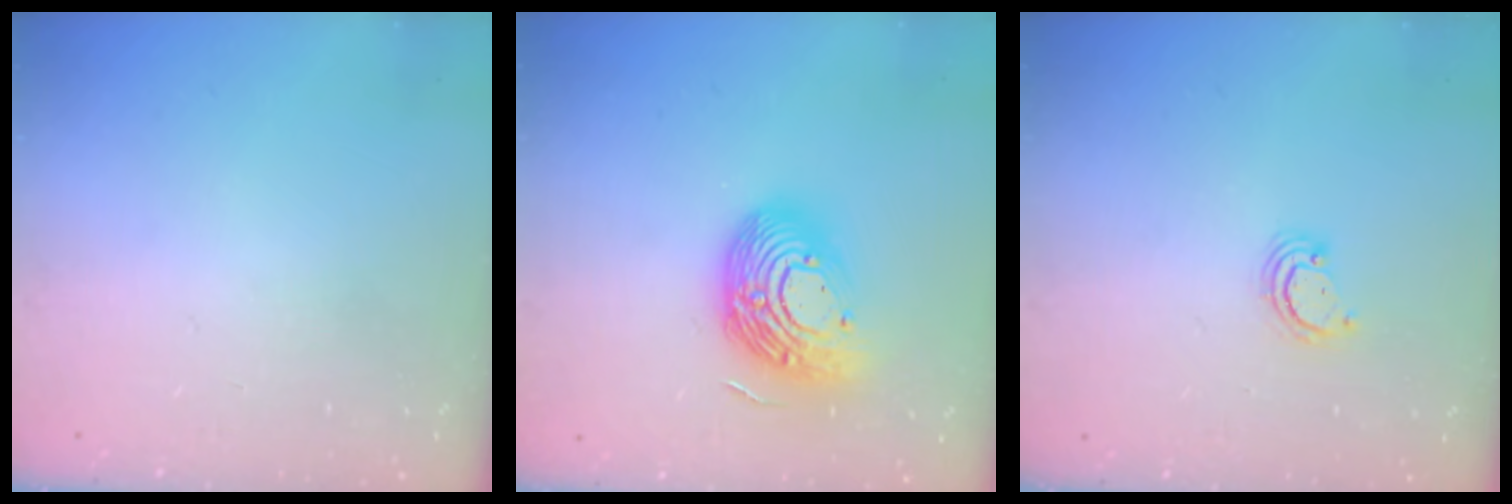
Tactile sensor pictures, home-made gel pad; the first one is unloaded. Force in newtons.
{"total": 17.9, "press": 17.9, "slide": 1.2}
{"total": 2.6, "press": 2.6, "slide": 0.3}